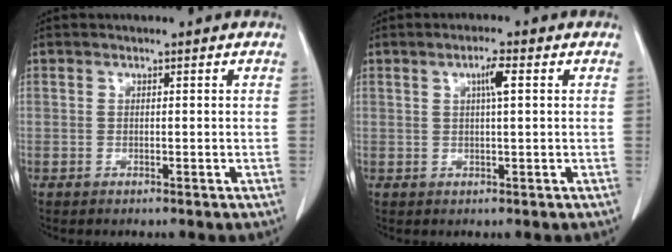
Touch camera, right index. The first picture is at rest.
{"total": 2.9, "force": [1.0, 0.2, 2.7], "torque": [-0.046, 0.001, 0.016]}